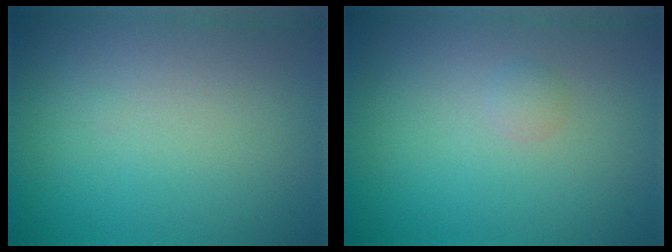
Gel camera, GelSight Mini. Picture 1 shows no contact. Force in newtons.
{"total": 0.7, "press": 0.7, "slide": 0.0}